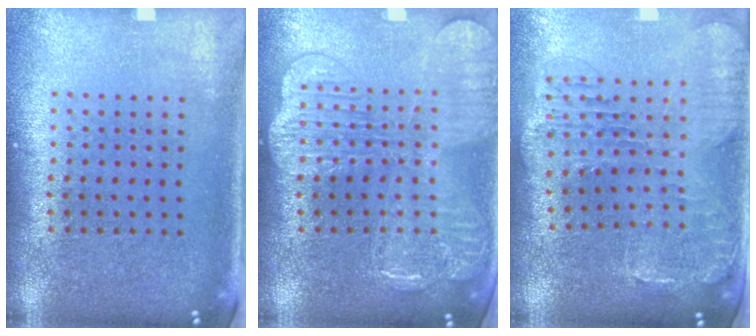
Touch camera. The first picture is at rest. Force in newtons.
{"total": 3.3, "press": 3.3, "slide": 0.5}
{"total": 1.5, "press": 1.4, "slide": 0.4}